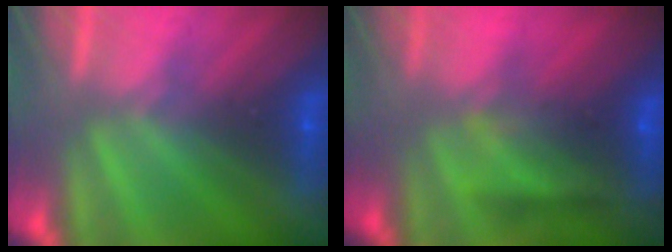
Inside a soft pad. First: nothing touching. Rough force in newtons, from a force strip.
{"total": 7.5}